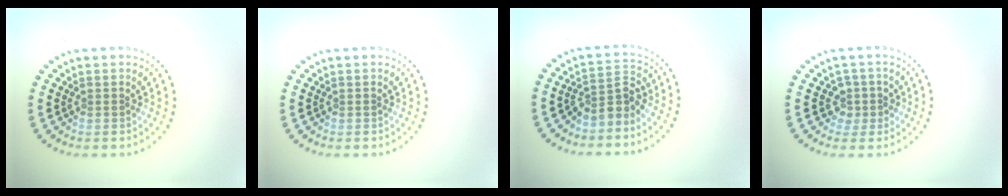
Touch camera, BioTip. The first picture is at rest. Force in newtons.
{"total": 0.0}
{"total": 2.7, "press": 2.0, "slide": 1.8}
{"total": 1.7, "press": 1.4, "slide": 1.0}